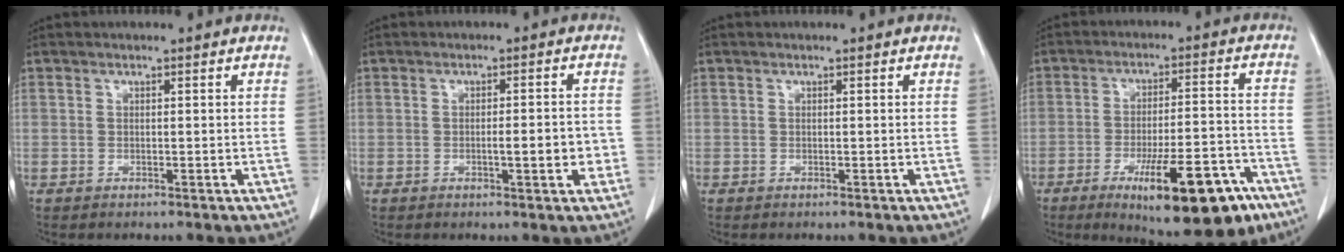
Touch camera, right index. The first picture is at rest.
{"total": 4.1, "force": [-0.9, 0.9, 3.9], "torque": [-0.059, 0.001, -0.009]}
{"total": 0.0}
{"total": 16.7, "force": [-9.7, 3.8, 13.1], "torque": [-0.159, 0.001, -0.137]}